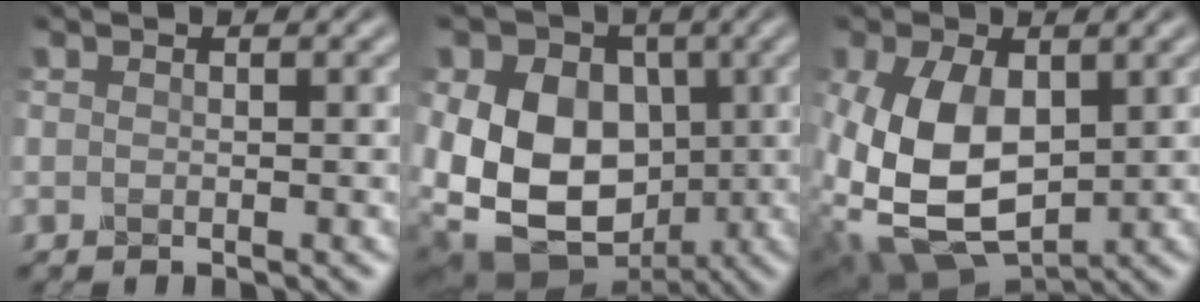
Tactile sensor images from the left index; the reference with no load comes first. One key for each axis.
{"total": 17.1, "fx": -0.1, "fy": 14.3, "fz": 9.4, "tx": -0.210, "ty": 0.014, "tz": -0.016}
{"total": 10.3, "fx": -0.2, "fy": 6.6, "fz": 8.0, "tx": -0.209, "ty": -0.011, "tz": 0.004}